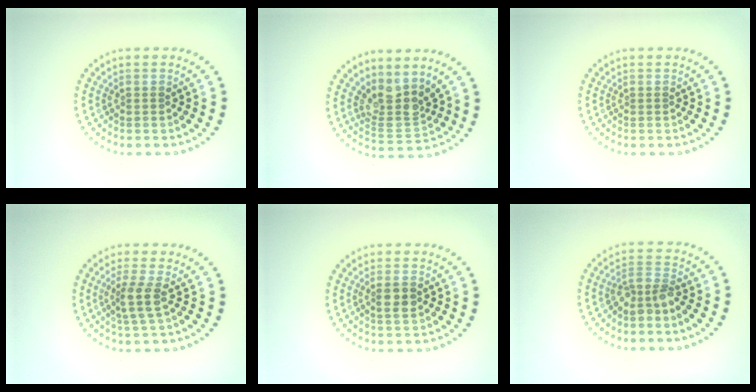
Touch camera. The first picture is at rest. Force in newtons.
{"total": 3.6, "press": 2.8, "slide": 2.3}
{"total": 0.0}
{"total": 2.3, "press": 1.8, "slide": 1.4}
{"total": 2.0, "press": 1.9, "slide": 0.5}
{"total": 2.4, "press": 2.0, "slide": 1.4}